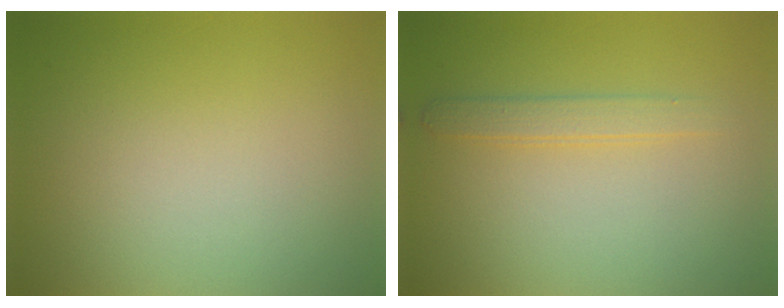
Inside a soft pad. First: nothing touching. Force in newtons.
{"total": 1.8, "press": 1.8, "slide": 0.1}